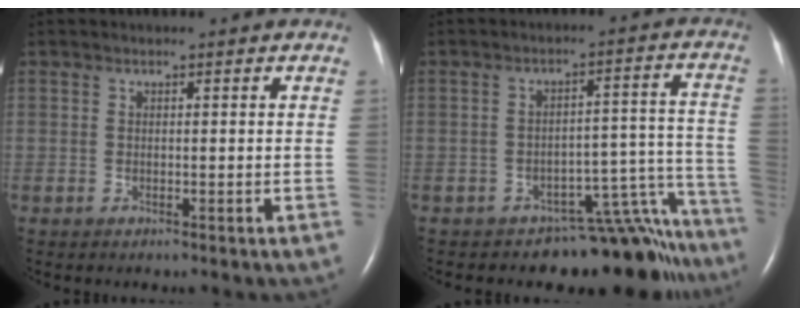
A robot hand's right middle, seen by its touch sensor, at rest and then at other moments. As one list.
[{"total": 12.3, "force": [-11.9, 2.1, 2.0], "torque": [0.023, 0.066, -0.155]}]